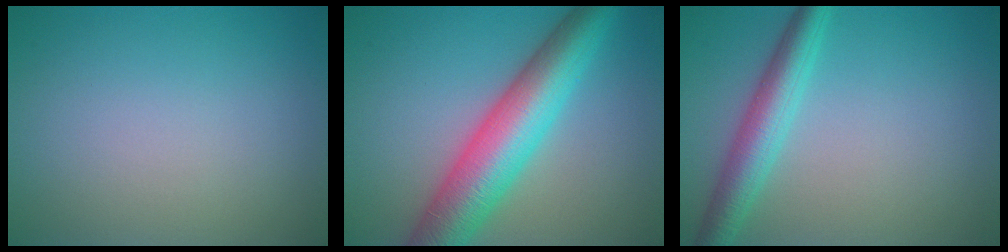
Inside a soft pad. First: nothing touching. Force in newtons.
{"total": 9.1, "press": 9.1, "slide": 0.1}
{"total": 4.2, "press": 4.2, "slide": 0.1}